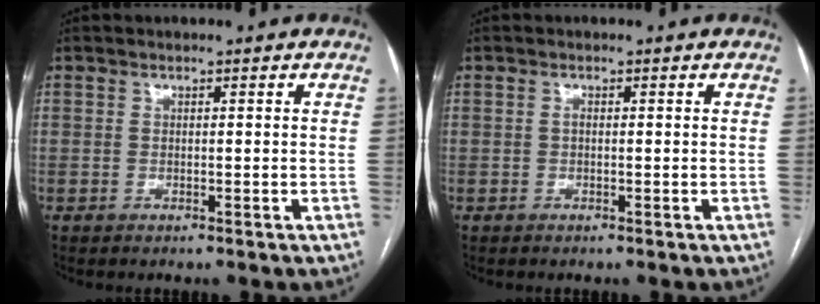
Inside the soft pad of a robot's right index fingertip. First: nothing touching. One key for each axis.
{"total": 0.6, "fx": 0.0, "fy": 0.3, "fz": 0.5, "tx": -0.012, "ty": 0.001, "tz": -0.002}